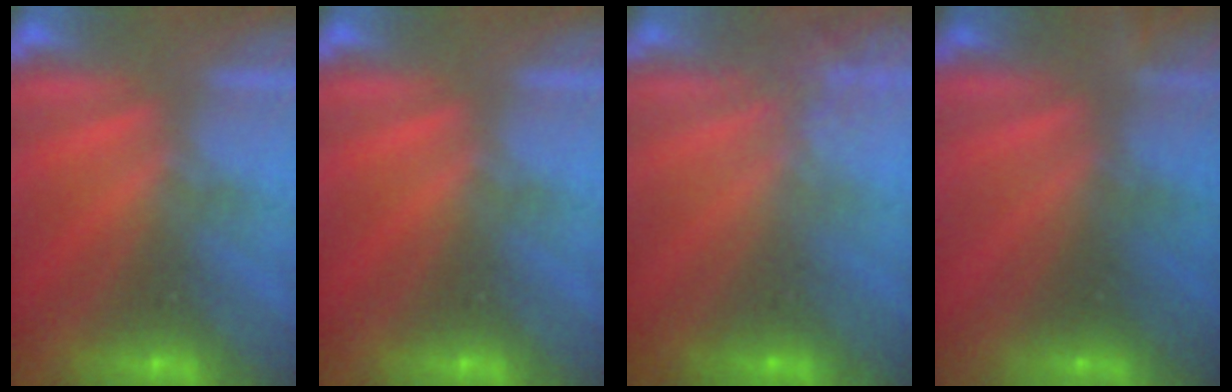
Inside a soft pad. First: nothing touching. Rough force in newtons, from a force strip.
{"total": 0.0}
{"total": 2.4}
{"total": 4.5}